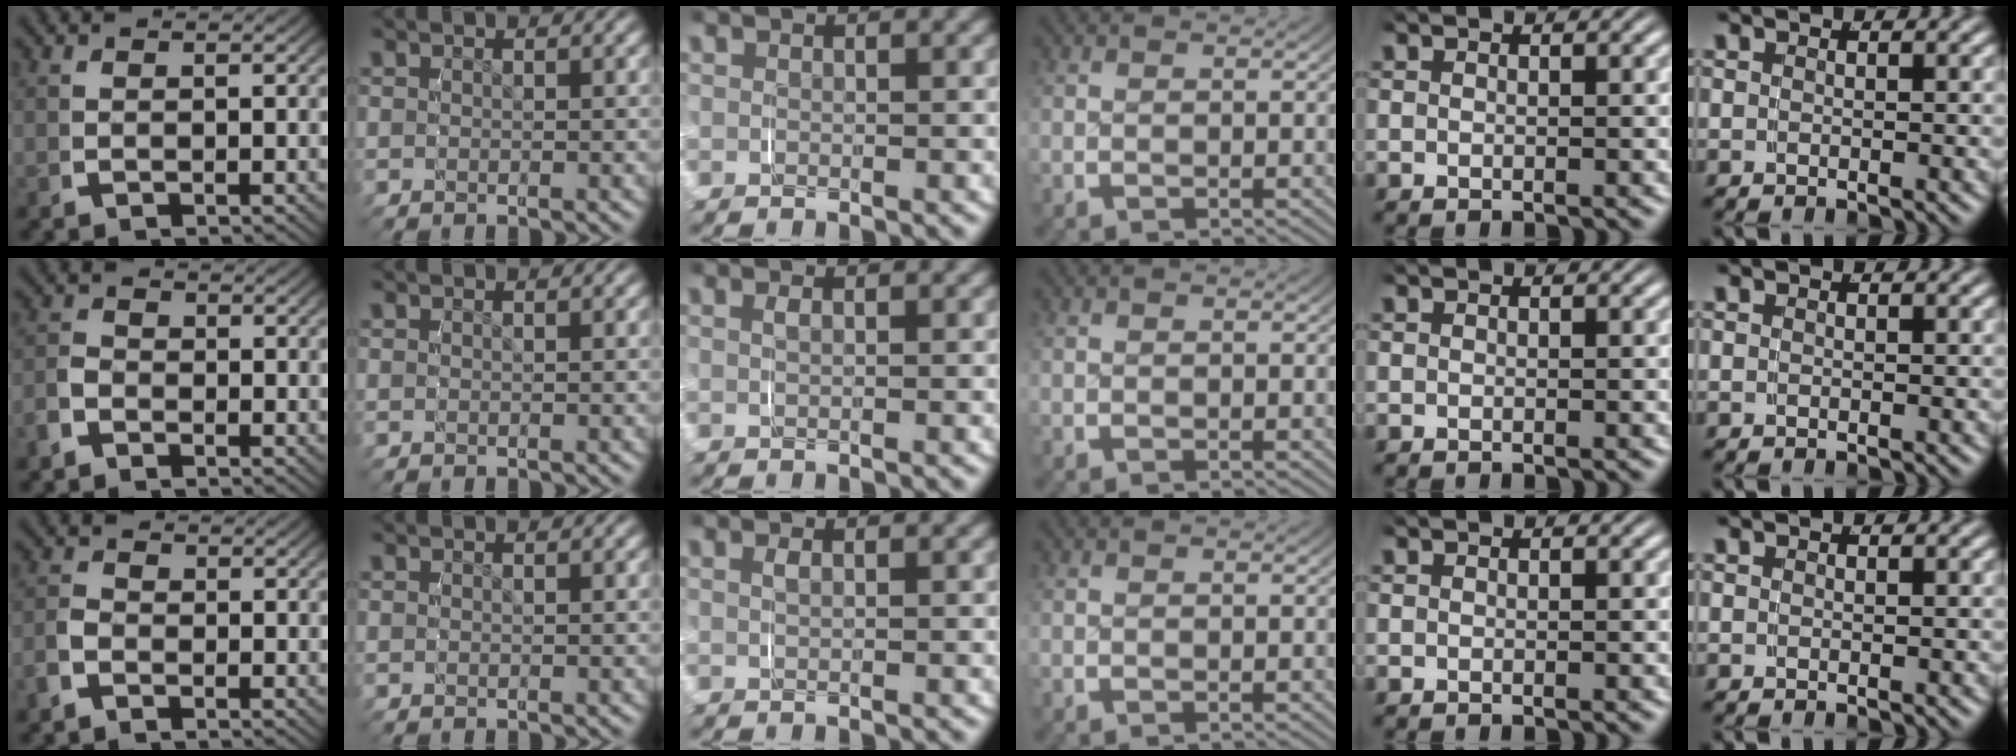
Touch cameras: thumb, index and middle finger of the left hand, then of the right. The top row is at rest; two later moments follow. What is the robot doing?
{"motion": "grasp_and_lifting", "object": "paper"}